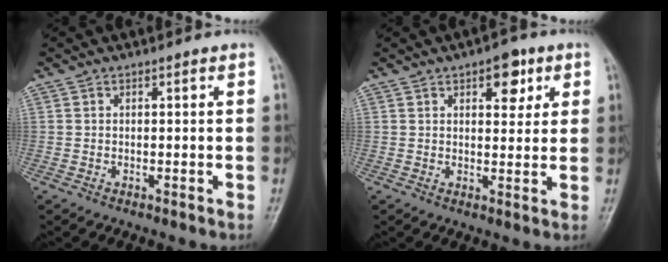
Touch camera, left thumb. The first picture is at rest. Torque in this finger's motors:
{"motor_torque": [0.99, 0.43, 0.47, -0.40, 0.00]}